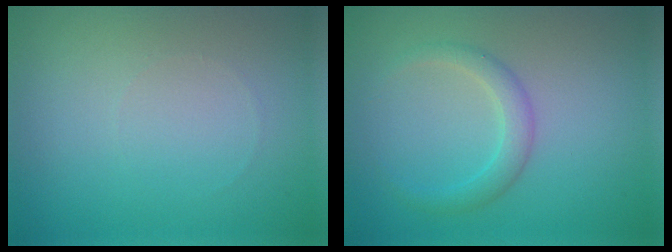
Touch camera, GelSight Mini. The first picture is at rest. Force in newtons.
{"total": 2.0, "press": 2.0, "slide": 0.1}